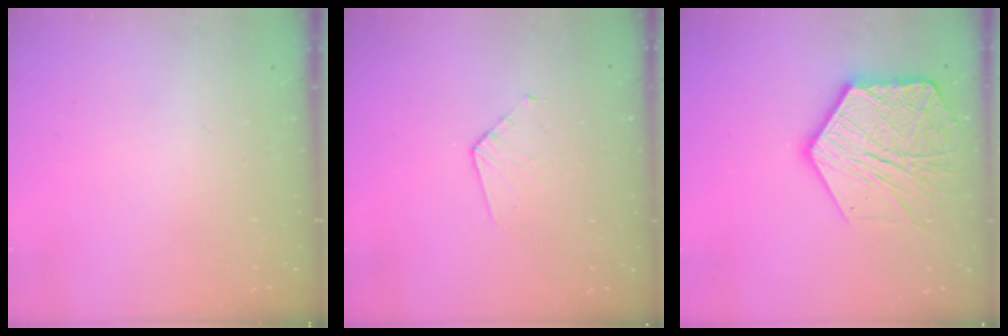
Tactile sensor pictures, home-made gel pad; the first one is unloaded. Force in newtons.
{"total": 3.6, "press": 3.6, "slide": 0.3}
{"total": 18.6, "press": 18.6, "slide": 1.4}